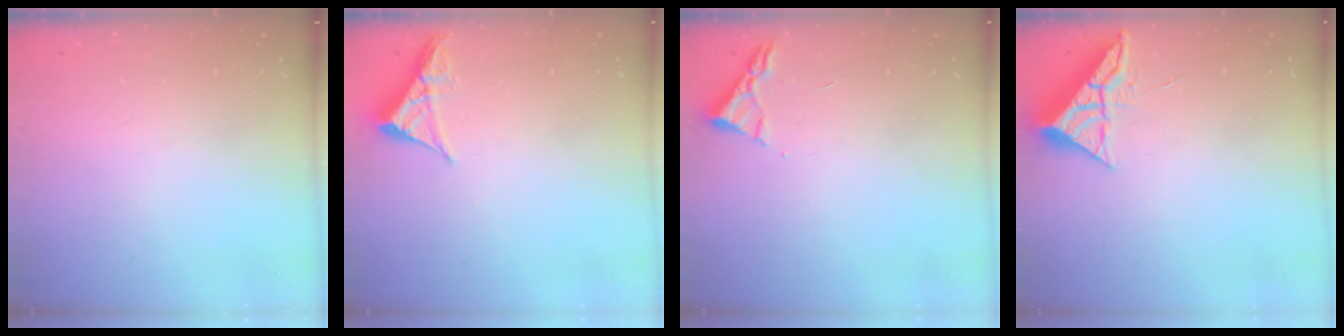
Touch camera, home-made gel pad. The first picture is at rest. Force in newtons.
{"total": 4.8, "press": 4.8, "slide": 0.7}
{"total": 3.0, "press": 2.9, "slide": 0.4}
{"total": 6.6, "press": 6.6, "slide": 0.3}